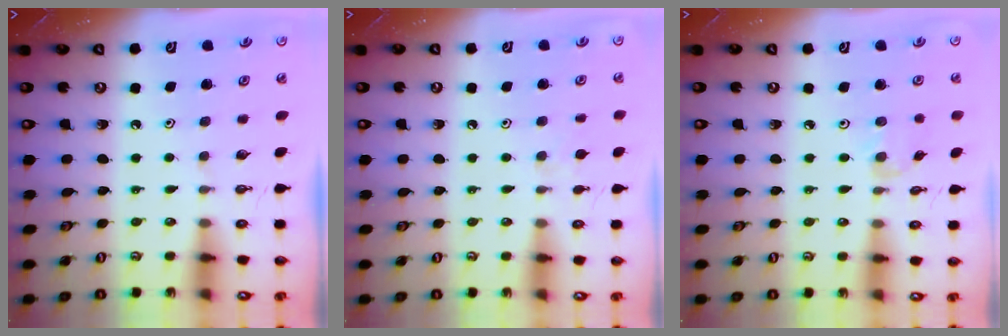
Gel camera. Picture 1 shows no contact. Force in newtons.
{"total": 3.8, "press": 3.7, "slide": 0.7}
{"total": 1.9, "press": 1.9, "slide": 0.4}